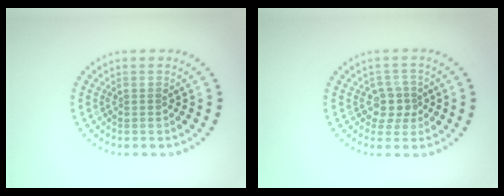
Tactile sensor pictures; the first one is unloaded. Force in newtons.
{"total": 2.5, "press": 2.1, "slide": 1.2}